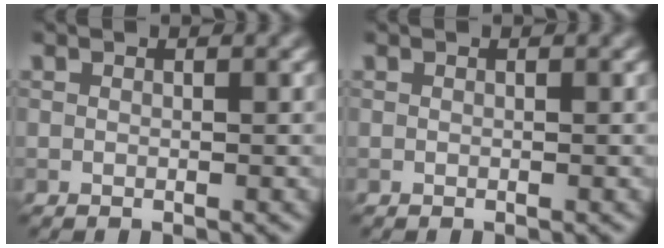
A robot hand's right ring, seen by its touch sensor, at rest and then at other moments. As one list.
[{"total": 0.0}]